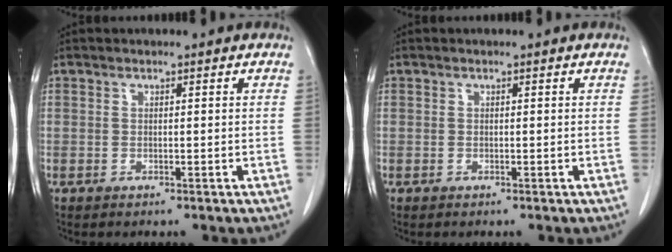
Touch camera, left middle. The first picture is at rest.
{"total": 0.0}